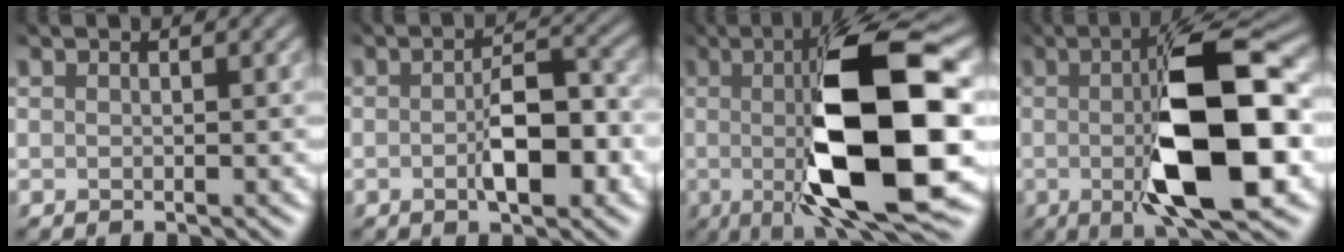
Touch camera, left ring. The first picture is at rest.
{"total": 5.1, "force": [-1.7, 2.4, 4.2], "torque": [-0.073, -0.002, -0.024]}
{"total": 13.0, "force": [-1.3, 3.3, 12.5], "torque": [-0.184, -0.012, -0.024]}
{"total": 11.8, "force": [-1.2, 3.5, 11.2], "torque": [-0.168, -0.001, -0.022]}